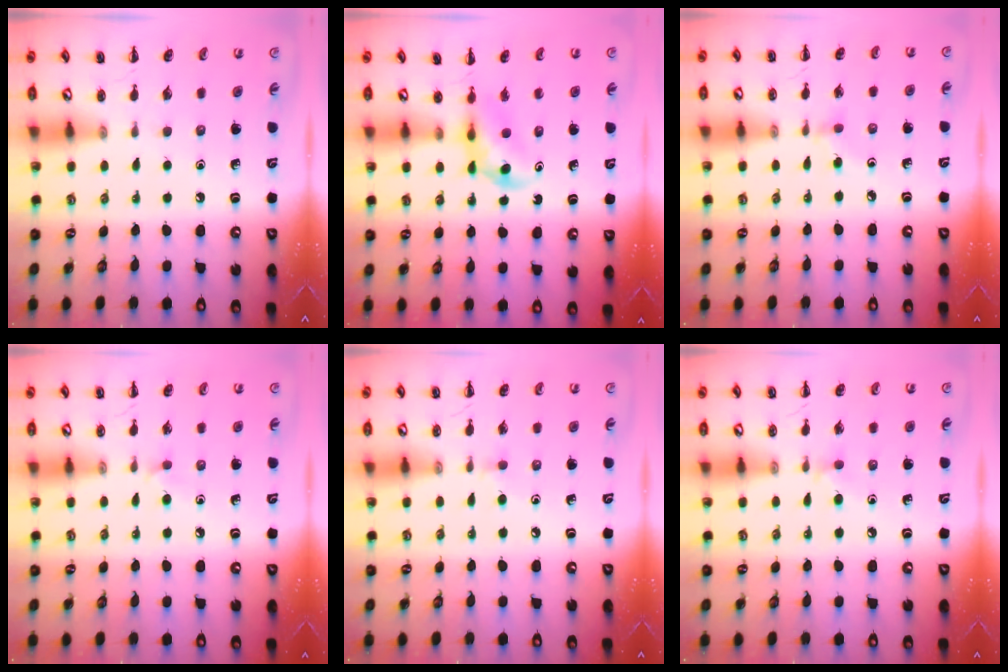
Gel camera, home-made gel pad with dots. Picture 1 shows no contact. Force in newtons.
{"total": 4.0, "press": 3.8, "slide": 1.2}
{"total": 2.6, "press": 2.3, "slide": 1.1}
{"total": 4.2, "press": 4.0, "slide": 1.5}
{"total": 3.8, "press": 3.5, "slide": 1.4}
{"total": 4.5, "press": 4.2, "slide": 1.4}